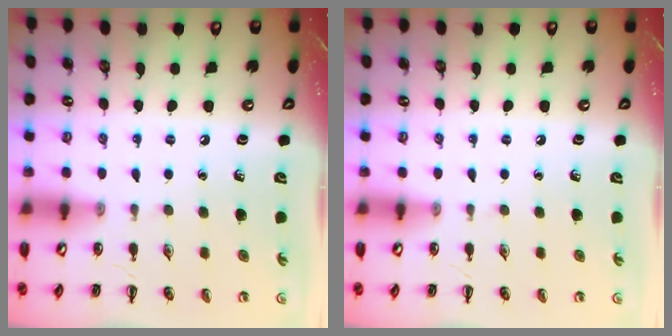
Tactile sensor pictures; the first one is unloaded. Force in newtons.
{"total": 0.0}